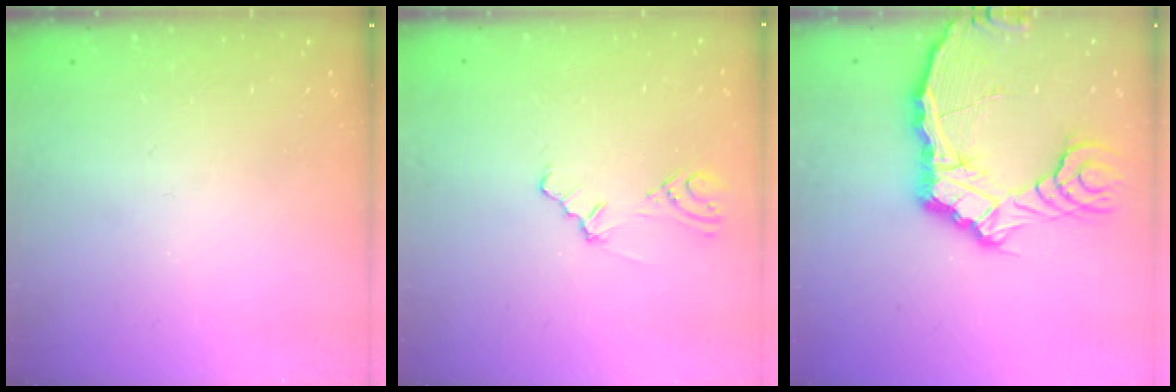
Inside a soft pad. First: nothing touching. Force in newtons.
{"total": 2.6, "press": 2.5, "slide": 0.5}
{"total": 13.7, "press": 13.5, "slide": 1.9}